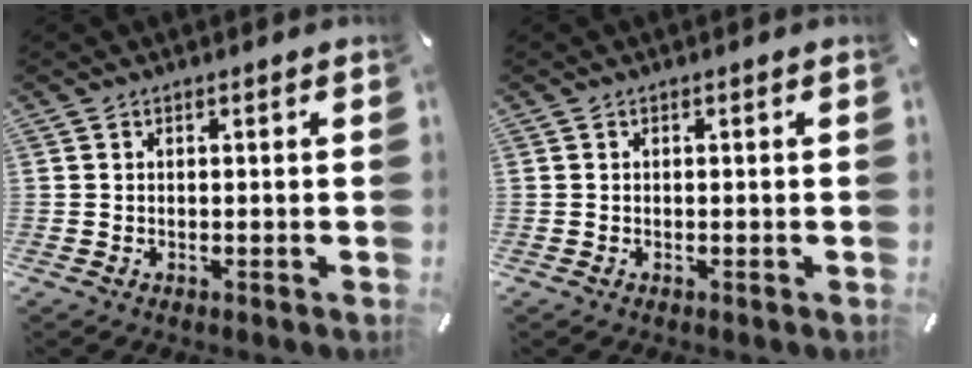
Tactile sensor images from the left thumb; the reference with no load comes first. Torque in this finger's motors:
{"motor_torque": [-0.18, -0.09, -0.05, -0.03, -0.01]}